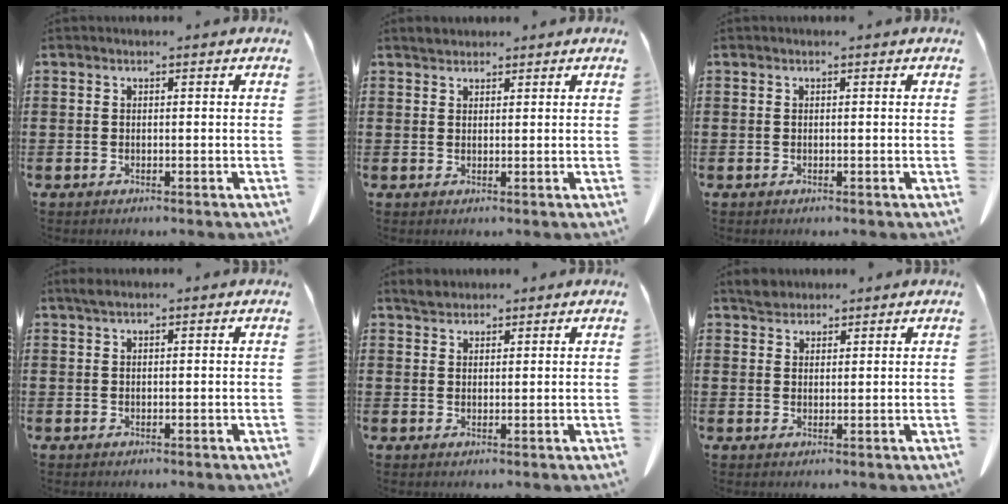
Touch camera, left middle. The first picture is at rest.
{"total": 1.5, "force": [1.4, 0.5, 0.1], "torque": [0.002, 0.000, 0.026]}
{"total": 0.0}
{"total": 1.0, "force": [0.6, 0.2, 0.8], "torque": [-0.018, 0.001, 0.011]}
{"total": 2.0, "force": [1.8, 0.7, 0.3], "torque": [-0.011, 0.004, 0.037]}
{"total": 2.4, "force": [2.2, 1.0, 0.4], "torque": [-0.007, 0.002, 0.042]}